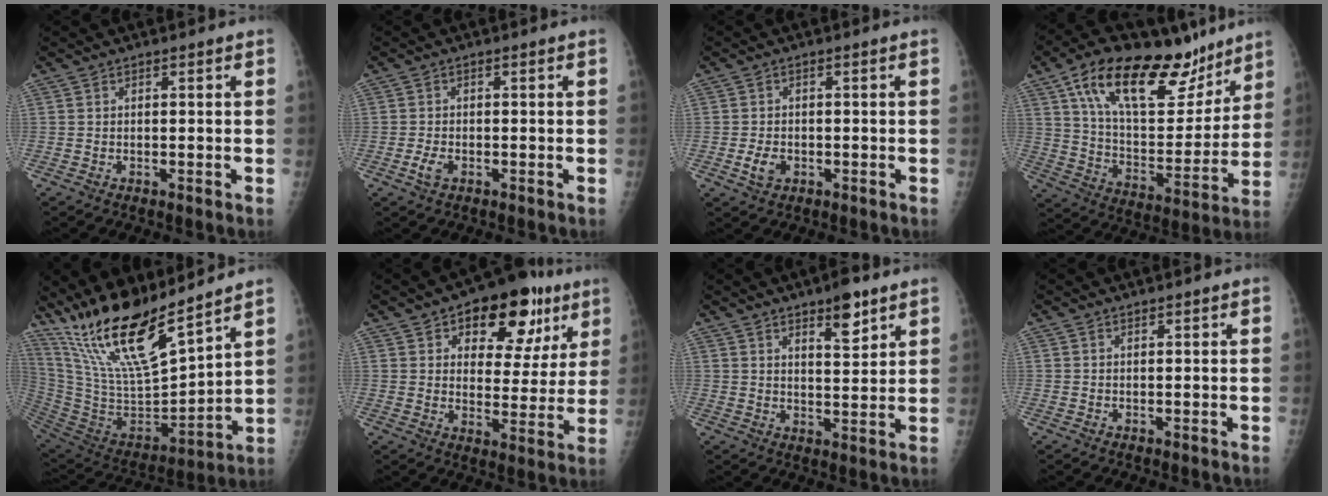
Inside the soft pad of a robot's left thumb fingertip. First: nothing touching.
{"total": 2.2, "force": [-1.0, 1.2, 1.6], "torque": [-0.035, 0.004, -0.019]}
{"total": 3.1, "force": [-1.0, 2.2, 2.0], "torque": [-0.033, 0.002, -0.015]}
{"total": 26.6, "force": [16.2, 11.7, 17.4], "torque": [-0.240, -0.038, 0.269]}
{"total": 21.3, "force": [16.4, 4.4, 12.8], "torque": [-0.214, -0.085, 0.321]}
{"total": 17.5, "force": [8.9, 9.7, 11.6], "torque": [-0.096, -0.021, 0.124]}
{"total": 7.0, "force": [4.5, 2.2, 4.9], "torque": [-0.059, -0.029, 0.067]}
{"total": 0.0}